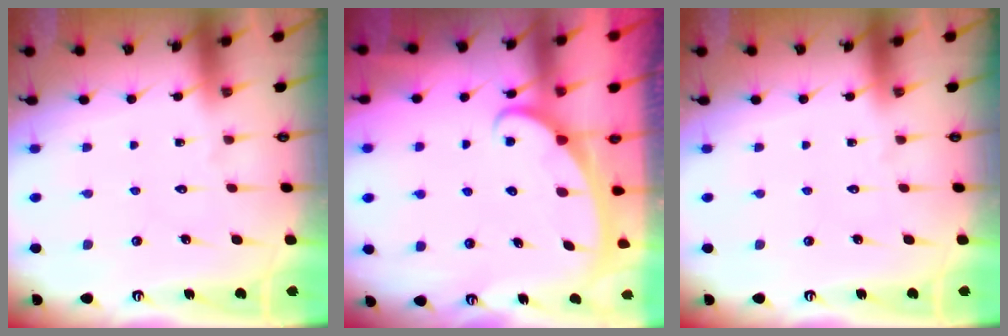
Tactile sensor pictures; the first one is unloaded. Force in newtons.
{"total": 2.5, "press": 2.4, "slide": 0.3}
{"total": 0.0}